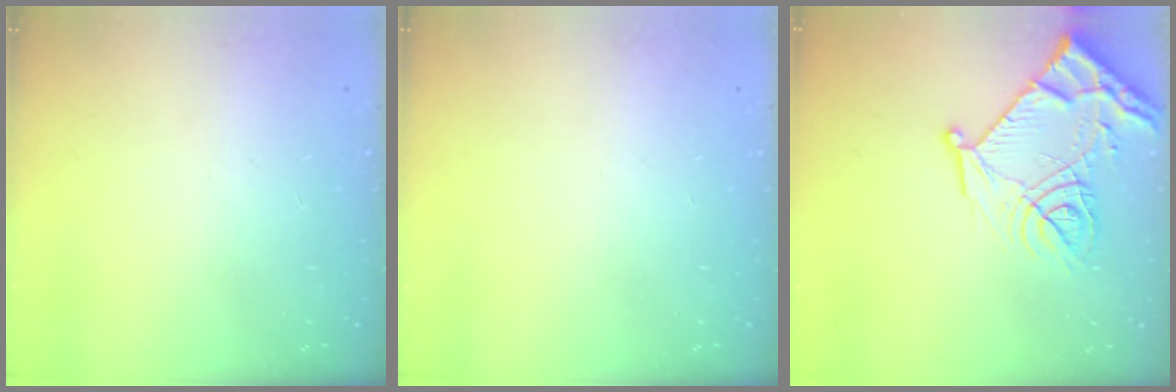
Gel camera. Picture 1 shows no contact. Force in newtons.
{"total": 0.0}
{"total": 16.3, "press": 16.3, "slide": 1.8}